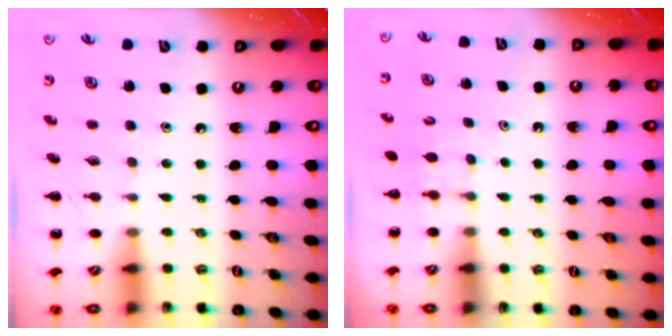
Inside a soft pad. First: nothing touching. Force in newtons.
{"total": 2.6, "press": 2.4, "slide": 1.0}